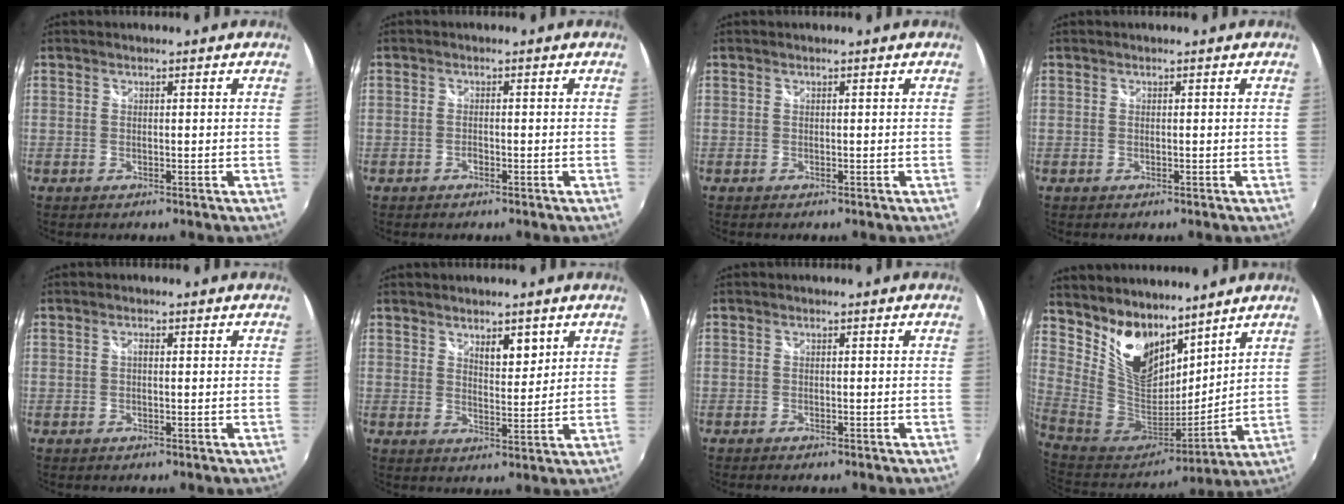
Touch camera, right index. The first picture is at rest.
{"total": 0.9, "force": [-0.6, 0.5, 0.5], "torque": [-0.011, 0.001, -0.012]}
{"total": 0.0}
{"total": 0.0}
{"total": 0.8, "force": [0.1, 0.2, 0.8], "torque": [-0.014, 0.004, -0.001]}
{"total": 4.5, "force": [2.9, 1.7, 3.0], "torque": [-0.042, -0.001, 0.047]}
{"total": 1.3, "force": [-1.1, 0.3, 0.6], "torque": [-0.016, -0.007, -0.021]}
{"total": 16.2, "force": [11.3, 8.7, 7.8], "torque": [-0.167, -0.001, 0.227]}